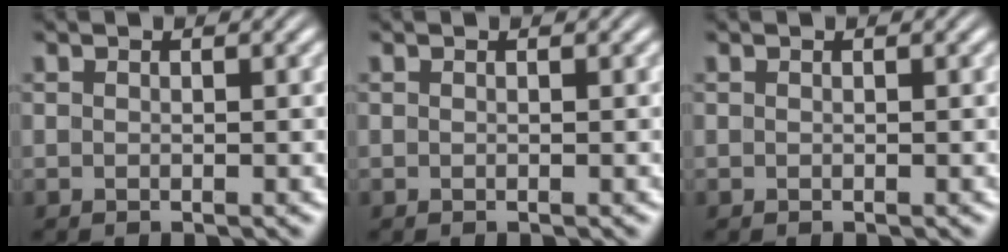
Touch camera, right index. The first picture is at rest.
{"total": 0.0}
{"total": 0.0}